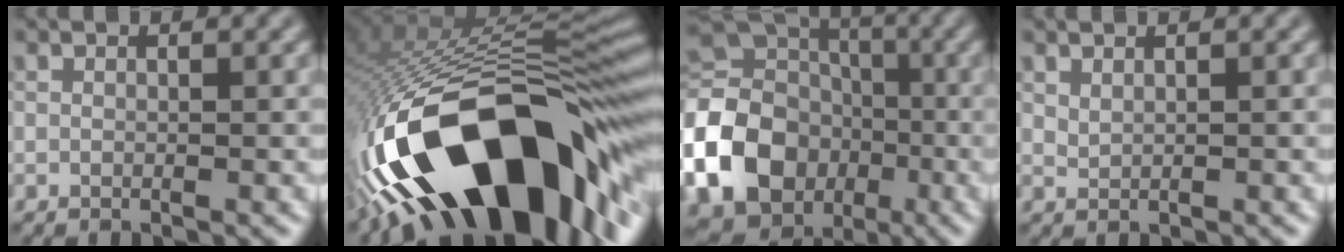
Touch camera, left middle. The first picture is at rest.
{"total": 18.5, "force": [-8.1, 7.8, 14.7], "torque": [-0.246, 0.013, -0.135]}
{"total": 18.4, "force": [-5.8, 15.7, 7.7], "torque": [-0.185, -0.023, -0.138]}
{"total": 0.7, "force": [0.6, 0.2, 0.2], "torque": [-0.007, 0.000, 0.011]}